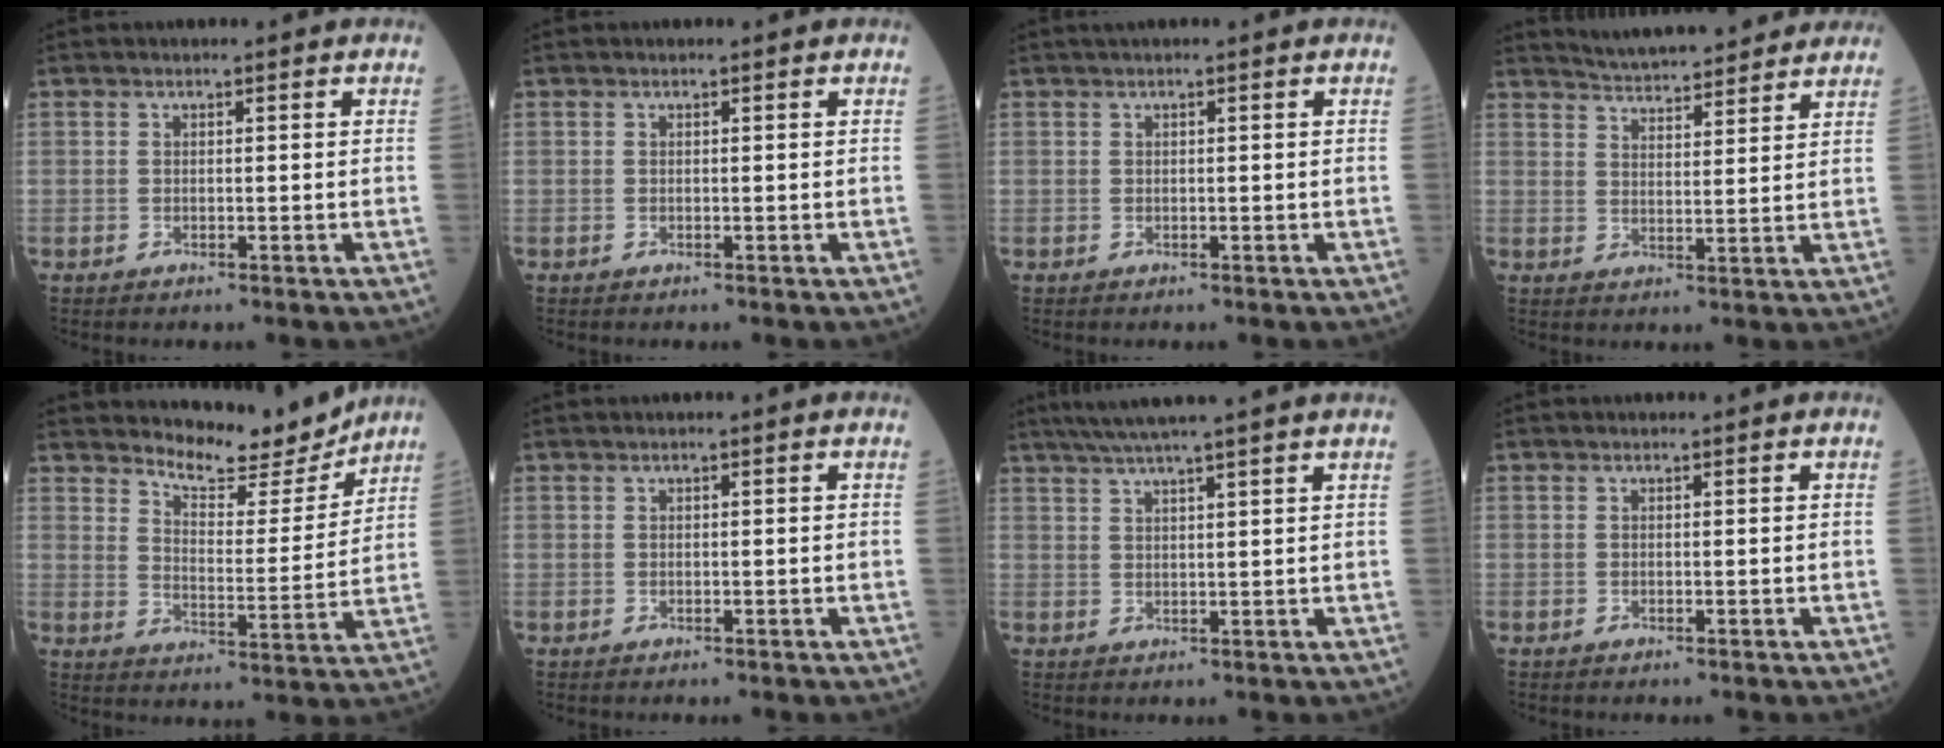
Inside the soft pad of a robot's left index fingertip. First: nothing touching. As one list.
[{"total": 0.0}, {"total": 0.7, "force": [0.5, -0.1, 0.5], "torque": [-0.012, 0.010, 0.014]}, {"total": 12.0, "force": [11.3, 1.7, 3.7], "torque": [-0.058, 0.017, 0.158]}, {"total": 10.1, "force": [9.7, 1.7, 2.4], "torque": [-0.047, -0.019, 0.147]}, {"total": 0.0}, {"total": 9.5, "force": [8.0, -1.5, 5.1], "torque": [-0.082, 0.026, 0.110]}, {"total": 0.0}]